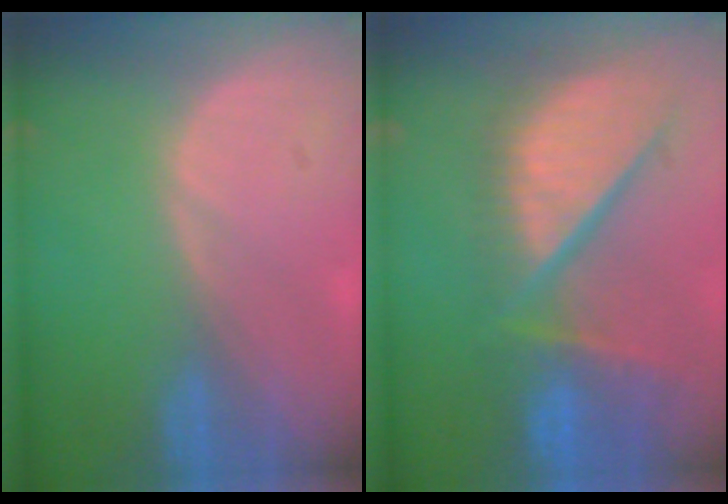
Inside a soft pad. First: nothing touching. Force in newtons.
{"total": 12.9, "press": 10.7, "slide": 7.2}